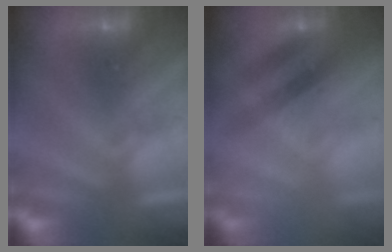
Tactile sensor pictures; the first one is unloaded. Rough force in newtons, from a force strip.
{"total": 2.3}